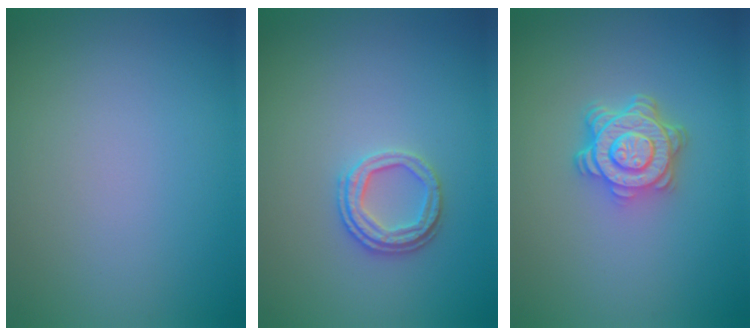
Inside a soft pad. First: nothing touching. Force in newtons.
{"total": 2.5, "press": 2.3, "slide": 0.9}
{"total": 4.7, "press": 3.6, "slide": 2.9}